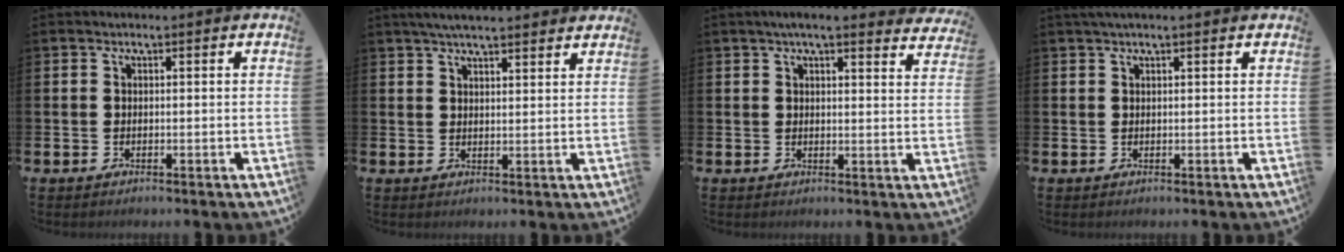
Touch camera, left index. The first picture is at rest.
{"total": 4.3, "force": [4.0, 0.4, 1.5], "torque": [-0.032, -0.009, 0.073]}
{"total": 4.5, "force": [4.2, 0.5, 1.7], "torque": [-0.030, -0.016, 0.073]}
{"total": 1.3, "force": [1.1, -0.1, 0.6], "torque": [-0.009, 0.000, 0.019]}